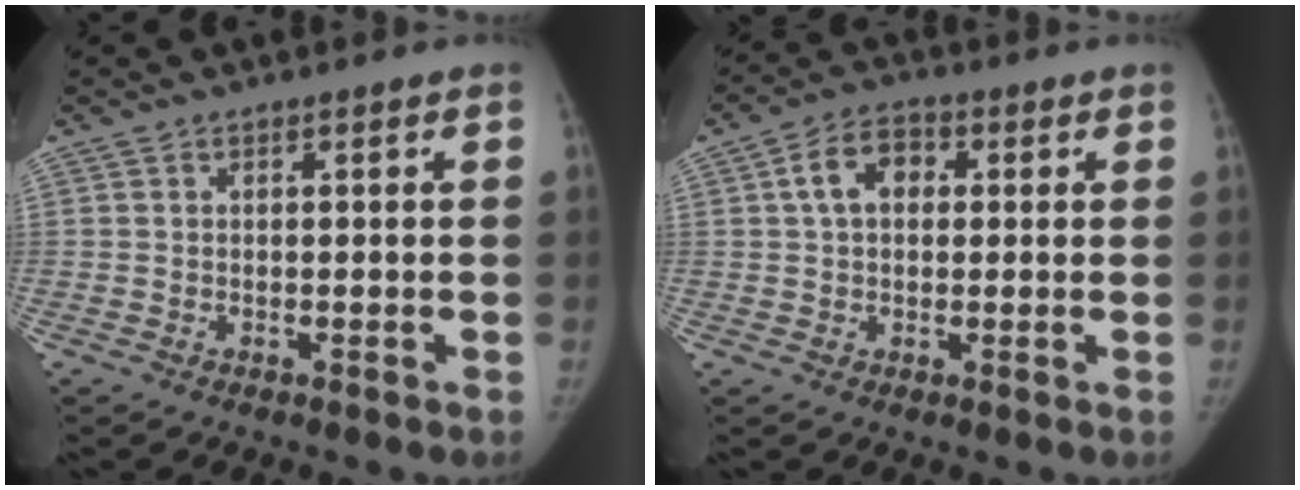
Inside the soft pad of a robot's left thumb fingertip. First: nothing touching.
{"total": 6.6, "force": [1.3, 4.8, 4.4], "torque": [-0.062, 0.012, 0.018]}